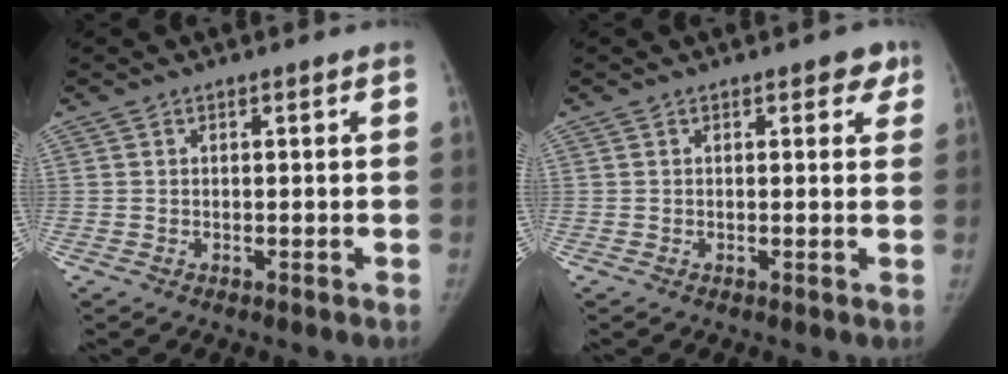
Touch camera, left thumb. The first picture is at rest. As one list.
[{"total": 2.8, "force": [1.6, 1.5, 1.7], "torque": [0.005, -0.003, 0.014]}]